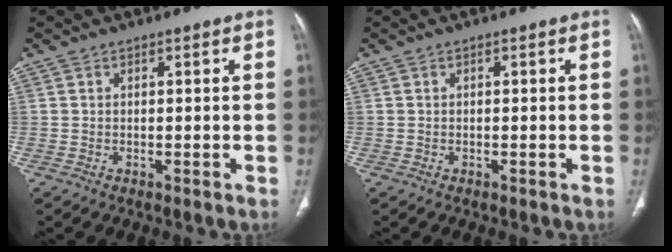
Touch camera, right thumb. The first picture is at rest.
{"total": 0.0}